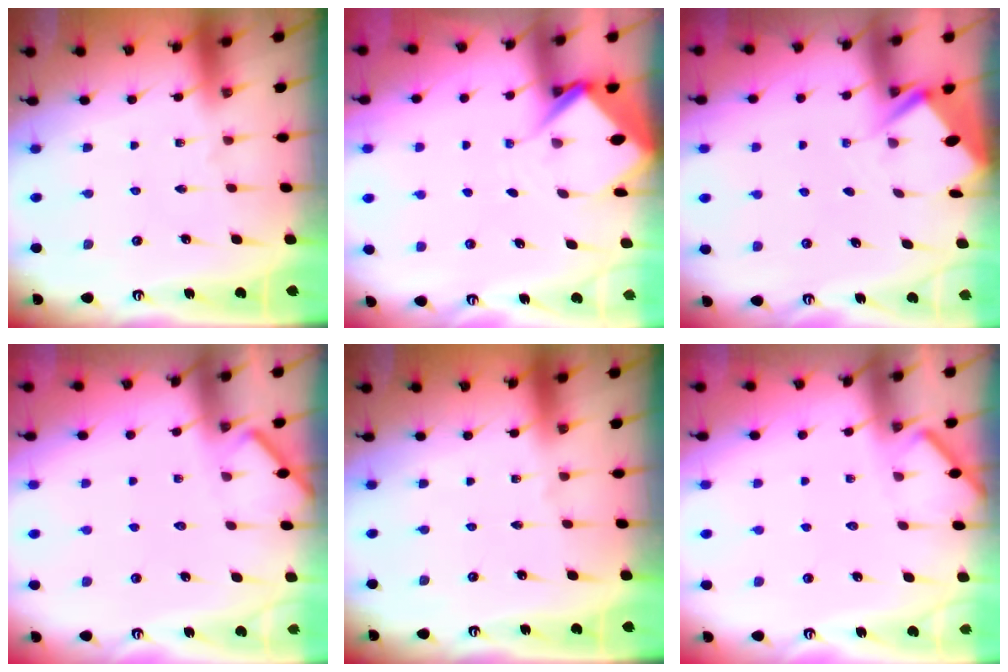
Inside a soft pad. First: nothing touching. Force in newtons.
{"total": 5.0, "press": 5.0, "slide": 0.5}
{"total": 2.8, "press": 2.8, "slide": 0.4}
{"total": 3.7, "press": 3.6, "slide": 0.5}
{"total": 0.0}
{"total": 3.7, "press": 3.6, "slide": 0.5}